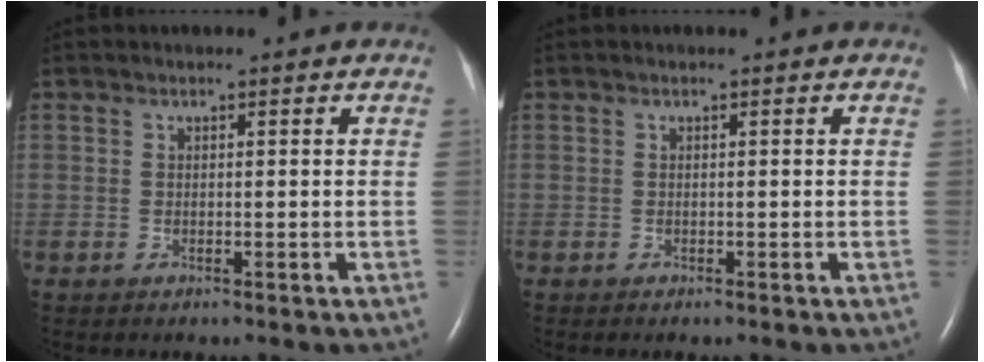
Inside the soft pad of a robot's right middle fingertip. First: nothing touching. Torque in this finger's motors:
{"motor_torque": [-0.28, -0.07, -0.08, -0.01]}